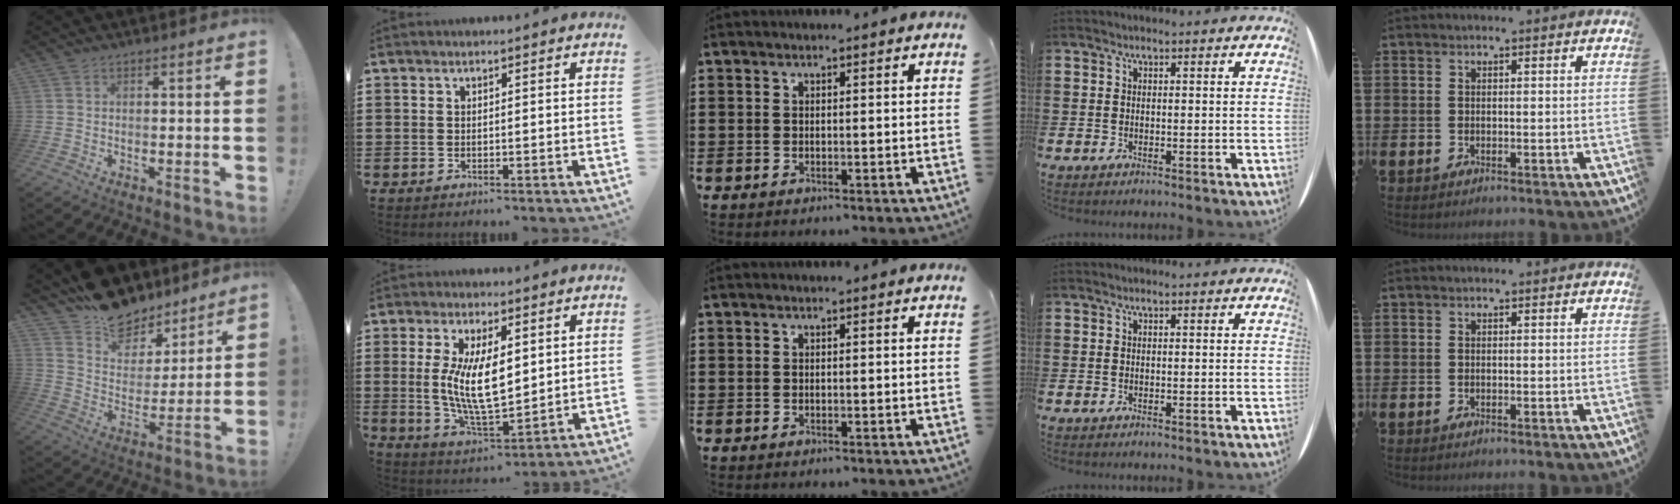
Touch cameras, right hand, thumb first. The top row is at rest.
{"thumb": {"total": 14.7, "force": [11.9, 7.7, 3.8], "torque": [-0.071, -0.088, 0.219]}, "index": {"total": 10.4, "force": [1.4, 4.3, 9.4], "torque": [-0.183, 0.000, 0.023]}}